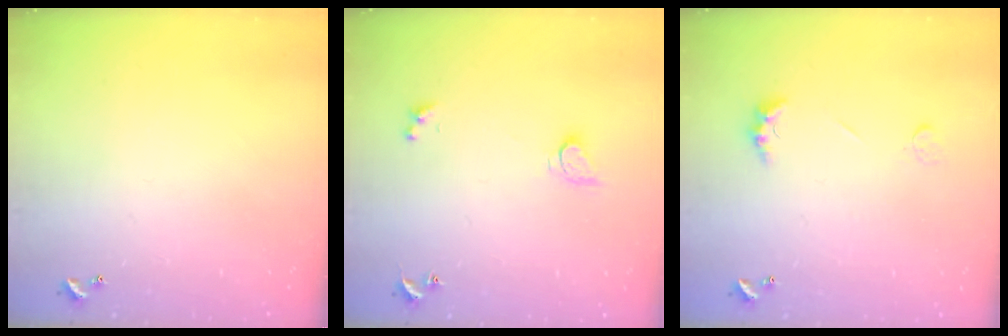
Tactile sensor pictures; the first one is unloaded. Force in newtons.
{"total": 2.9, "press": 2.9, "slide": 0.5}
{"total": 2.5, "press": 2.4, "slide": 0.7}